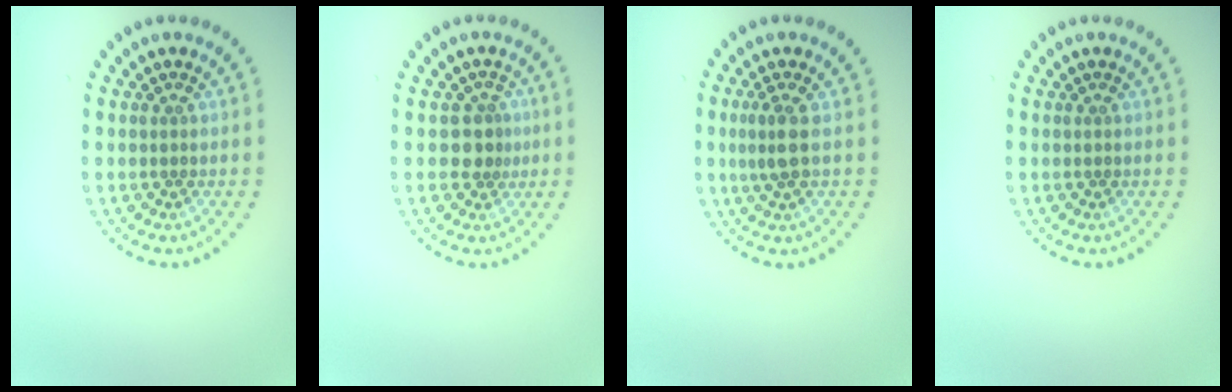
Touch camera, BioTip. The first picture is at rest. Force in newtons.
{"total": 2.1, "press": 1.7, "slide": 1.3}
{"total": 2.0, "press": 1.8, "slide": 1.0}
{"total": 0.0}